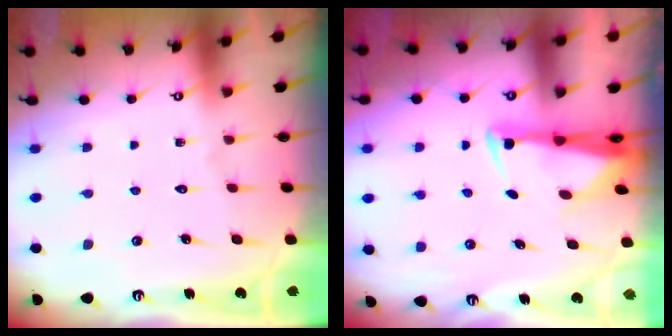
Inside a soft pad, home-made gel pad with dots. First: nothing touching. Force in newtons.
{"total": 2.8, "press": 2.7, "slide": 1.0}